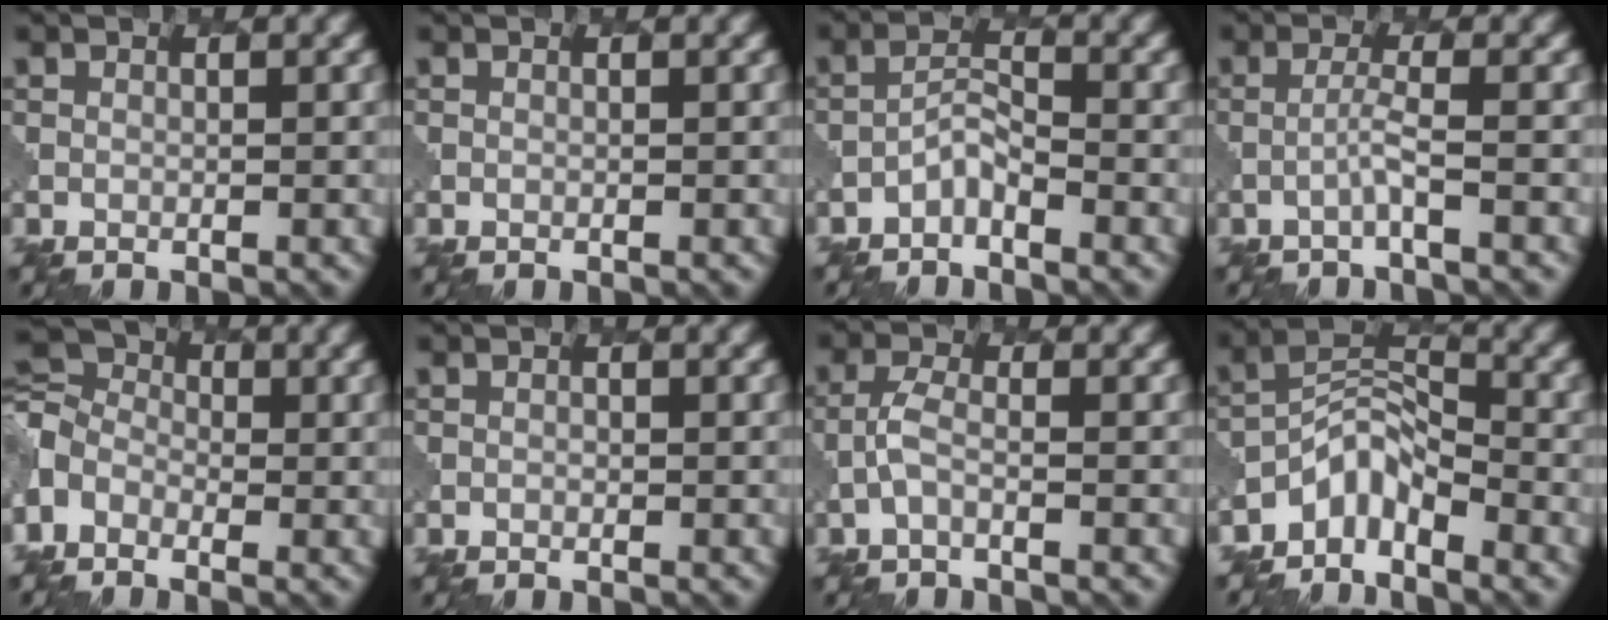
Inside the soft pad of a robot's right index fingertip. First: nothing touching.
{"total": 0.0}
{"total": 1.5, "force": [-1.3, 0.4, 0.8], "torque": [-0.018, 0.007, -0.028]}
{"total": 1.5, "force": [-0.6, -0.2, 1.3], "torque": [-0.024, 0.008, -0.021]}
{"total": 4.5, "force": [-1.9, 3.3, 2.5], "torque": [-0.057, 0.003, -0.057]}
{"total": 0.0}
{"total": 1.5, "force": [-0.7, 0.4, 1.3], "torque": [-0.032, 0.003, -0.021]}
{"total": 3.9, "force": [-3.0, 1.6, 1.7], "torque": [-0.021, 0.006, -0.069]}